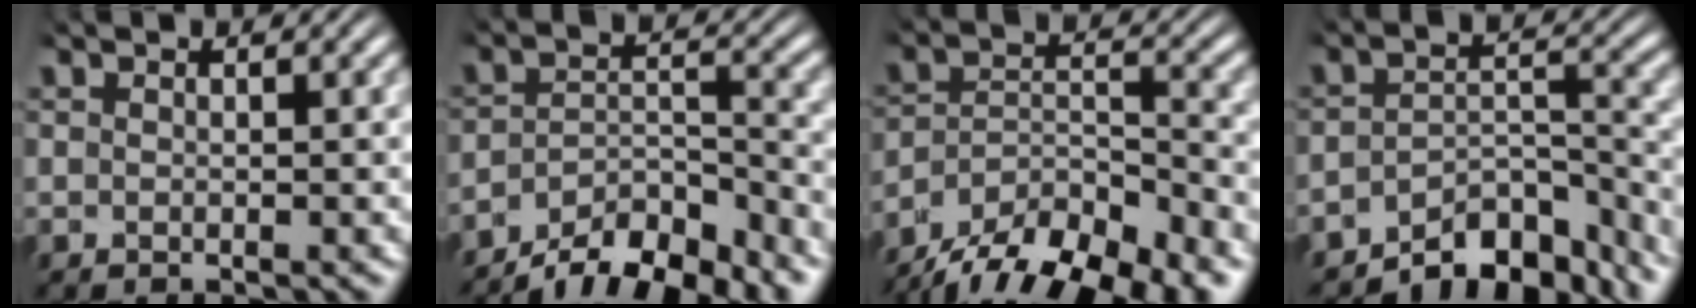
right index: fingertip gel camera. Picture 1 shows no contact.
{"total": 7.8, "force": [-5.9, 3.3, 3.9], "torque": [-0.041, -0.013, -0.090]}
{"total": 10.0, "force": [-6.5, 5.1, 5.5], "torque": [-0.080, -0.019, -0.097]}
{"total": 8.0, "force": [-6.5, 2.9, 3.7], "torque": [-0.036, -0.011, -0.099]}